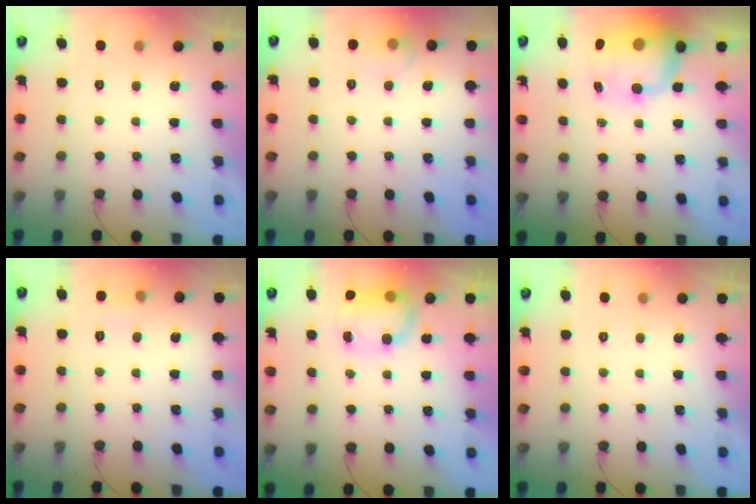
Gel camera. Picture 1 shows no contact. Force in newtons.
{"total": 7.0, "press": 6.8, "slide": 1.9}
{"total": 13.0, "press": 12.6, "slide": 3.5}
{"total": 4.5, "press": 4.3, "slide": 1.5}
{"total": 11.1, "press": 9.7, "slide": 5.3}
{"total": 0.0}